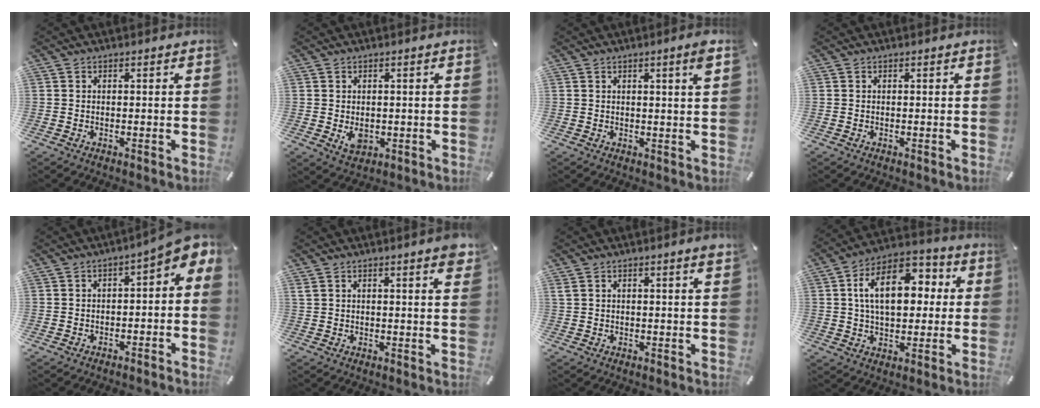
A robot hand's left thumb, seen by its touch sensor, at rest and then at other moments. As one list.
[{"total": 3.7, "force": [-0.3, 2.8, 2.3], "torque": [-0.030, -0.005, -0.007]}, {"total": 1.8, "force": [0.9, 0.2, 1.6], "torque": [-0.025, -0.002, 0.012]}, {"total": 0.0}, {"total": 4.8, "force": [0.3, 2.0, 4.4], "torque": [-0.067, -0.011, 0.000]}, {"total": 3.7, "force": [2.5, 0.6, 2.7], "torque": [-0.040, -0.011, 0.042]}, {"total": 2.5, "force": [1.5, 0.1, 2.0], "torque": [-0.041, -0.001, 0.027]}, {"total": 15.1, "force": [3.3, 9.5, 11.3], "torque": [-0.187, 0.009, 0.057]}]